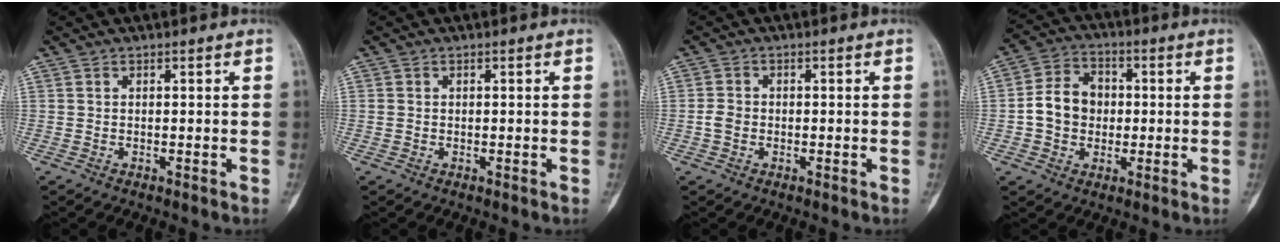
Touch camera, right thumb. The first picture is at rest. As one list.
[{"total": 0.5, "force": [0.0, 0.5, 0.2], "torque": [-0.001, 0.003, 0.001]}, {"total": 2.3, "force": [-0.5, 1.9, 1.2], "torque": [-0.021, 0.008, -0.012]}, {"total": 9.1, "force": [-0.4, 7.4, 5.2], "torque": [-0.067, 0.023, -0.016]}]